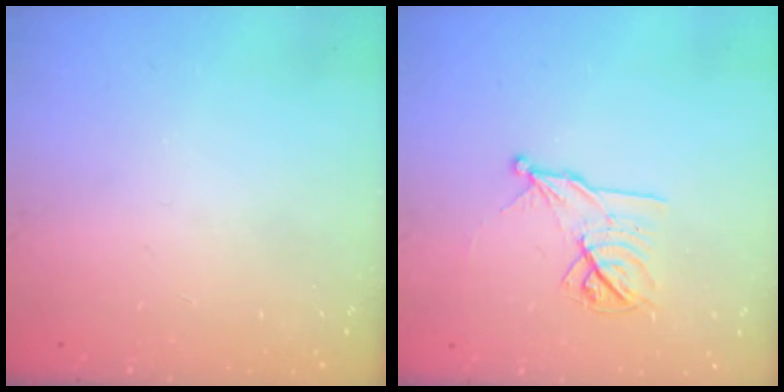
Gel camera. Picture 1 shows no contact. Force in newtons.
{"total": 11.3, "press": 11.3, "slide": 0.5}